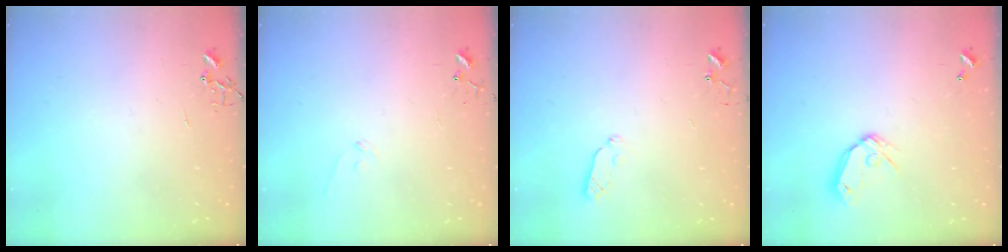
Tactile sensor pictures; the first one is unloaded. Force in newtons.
{"total": 6.6, "press": 6.5, "slide": 0.6}
{"total": 4.8, "press": 4.7, "slide": 0.6}
{"total": 8.9, "press": 8.8, "slide": 1.2}